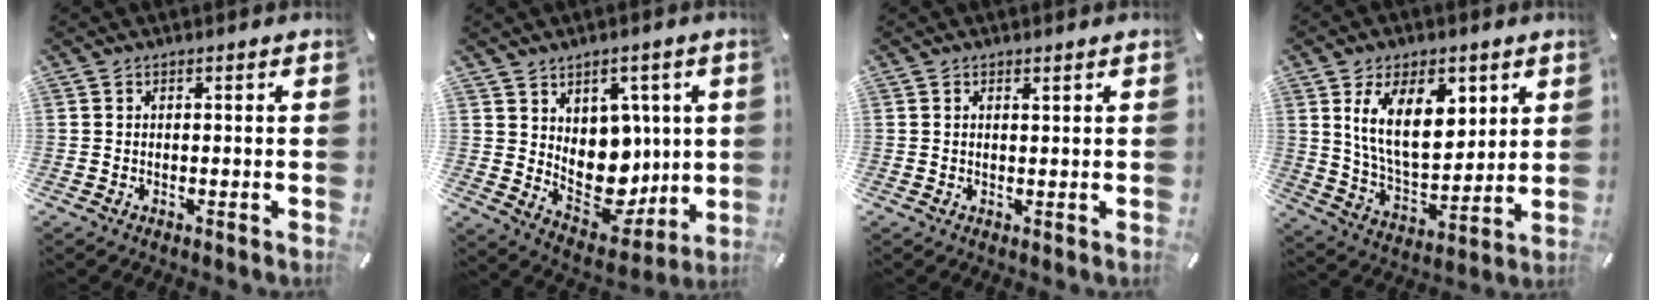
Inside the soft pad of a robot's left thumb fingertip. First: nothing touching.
{"total": 12.0, "force": [2.5, 10.1, 6.0], "torque": [-0.078, -0.045, 0.060]}
{"total": 0.6, "force": [0.4, 0.1, 0.5], "torque": [-0.010, -0.001, 0.006]}
{"total": 16.6, "force": [6.8, 9.4, 11.9], "torque": [-0.216, -0.015, 0.118]}